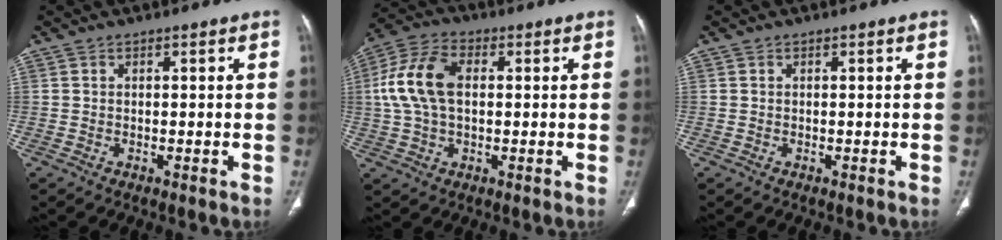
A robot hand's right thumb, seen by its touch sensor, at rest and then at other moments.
{"total": 11.9, "force": [1.4, 7.2, 9.4], "torque": [-0.199, 0.024, 0.023]}
{"total": 0.0}